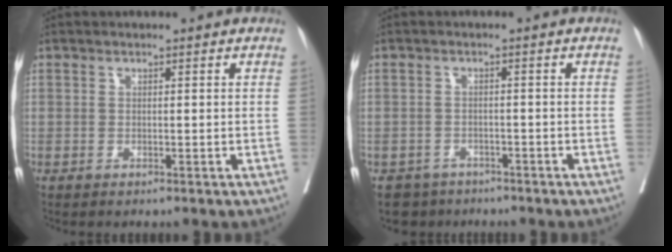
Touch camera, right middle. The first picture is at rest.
{"total": 3.6, "force": [-2.7, 2.4, -0.4], "torque": [0.010, 0.006, -0.043]}